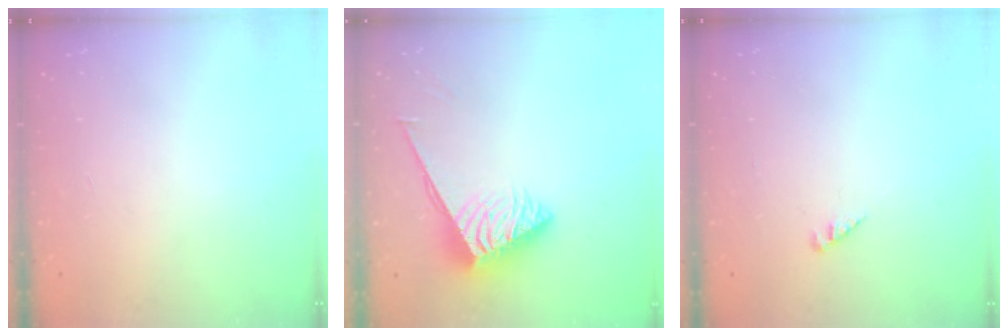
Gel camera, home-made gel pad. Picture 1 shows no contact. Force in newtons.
{"total": 3.8, "press": 3.8, "slide": 0.4}
{"total": 3.0, "press": 2.9, "slide": 0.3}